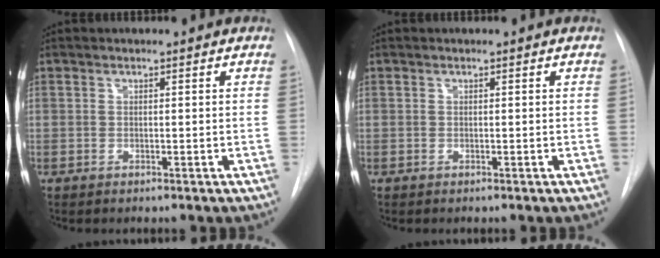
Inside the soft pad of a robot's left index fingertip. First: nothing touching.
{"total": 0.0}